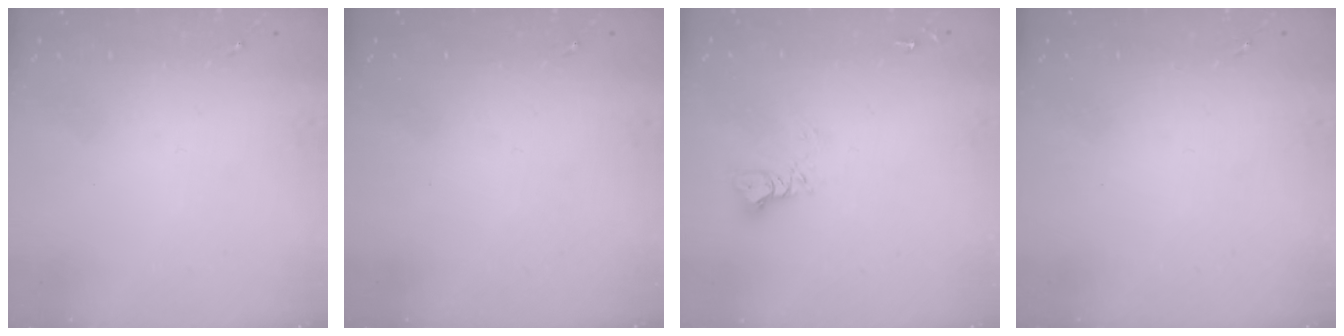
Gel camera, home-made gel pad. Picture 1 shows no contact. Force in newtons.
{"total": 0.0}
{"total": 7.3, "press": 7.3, "slide": 0.7}
{"total": 0.0}